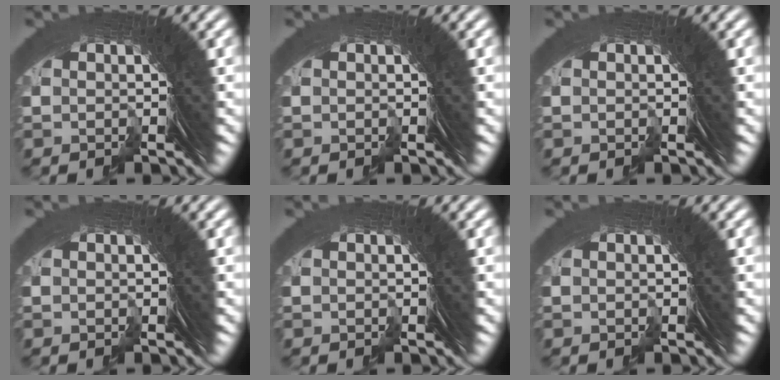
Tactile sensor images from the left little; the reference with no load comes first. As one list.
[{"total": 0.0}, {"total": 0.0}, {"total": 0.0}, {"total": 0.0}, {"total": 0.0}]